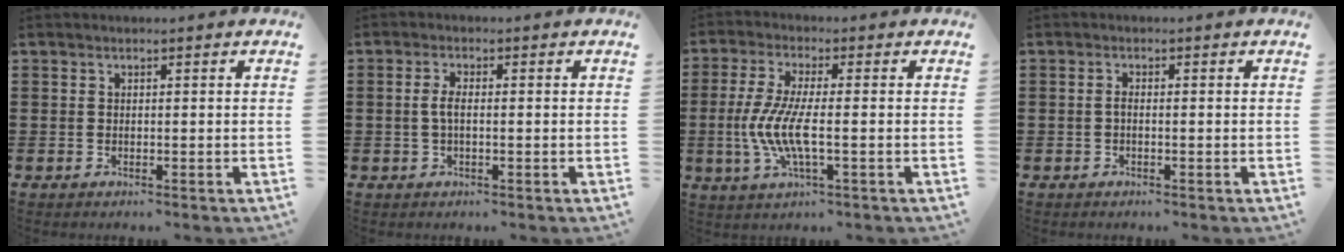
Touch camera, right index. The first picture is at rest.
{"total": 2.4, "force": [-0.1, 0.8, 2.3], "torque": [-0.049, -0.001, -0.006]}
{"total": 7.6, "force": [-1.6, 1.6, 7.2], "torque": [-0.168, -0.017, -0.039]}
{"total": 1.0, "force": [-0.4, 0.3, 0.9], "torque": [-0.024, -0.005, -0.009]}